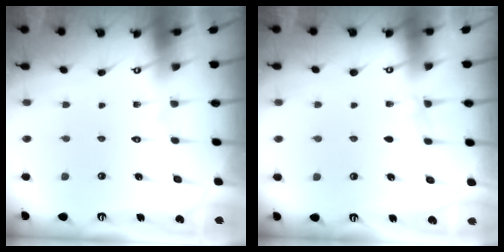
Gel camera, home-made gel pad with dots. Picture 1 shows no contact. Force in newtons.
{"total": 2.8, "press": 2.6, "slide": 0.9}